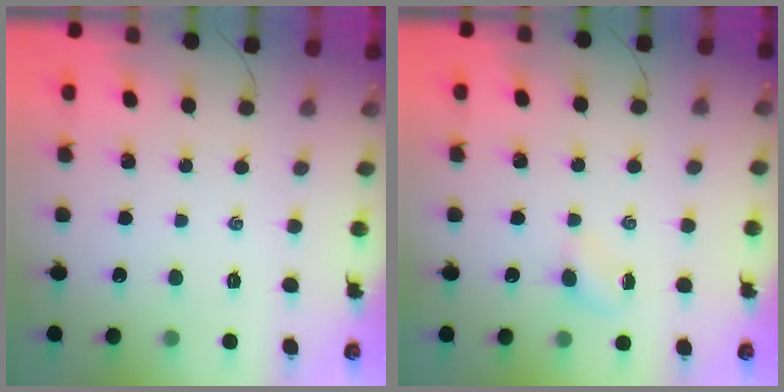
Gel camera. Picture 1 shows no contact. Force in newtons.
{"total": 2.8, "press": 2.6, "slide": 0.9}